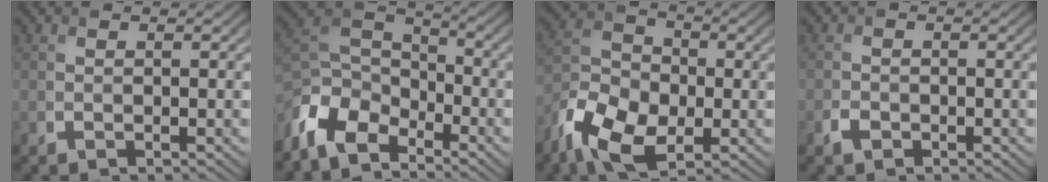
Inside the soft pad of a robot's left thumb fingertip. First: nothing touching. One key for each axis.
{"total": 9.2, "fx": -6.5, "fy": 4.6, "fz": 4.6, "tx": -0.117, "ty": -0.011, "tz": -0.149}
{"total": 10.3, "fx": -5.2, "fy": 6.0, "fz": 6.6, "tx": -0.145, "ty": -0.014, "tz": -0.114}
{"total": 1.4, "fx": -0.9, "fy": 0.9, "fz": 0.6, "tx": -0.014, "ty": -0.002, "tz": -0.019}